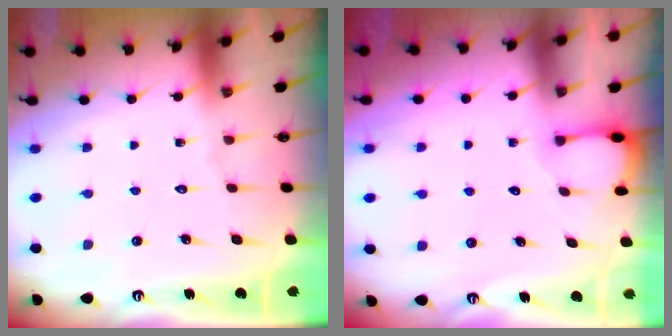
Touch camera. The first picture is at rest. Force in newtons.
{"total": 0.9, "press": 0.8, "slide": 0.2}